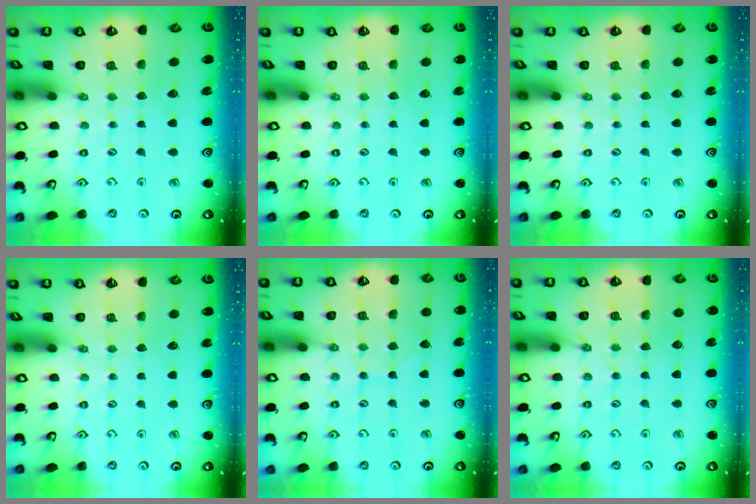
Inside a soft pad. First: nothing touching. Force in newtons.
{"total": 0.0}
{"total": 0.0}
{"total": 0.0}
{"total": 4.4, "press": 4.4, "slide": 0.4}
{"total": 3.9, "press": 3.9, "slide": 0.6}